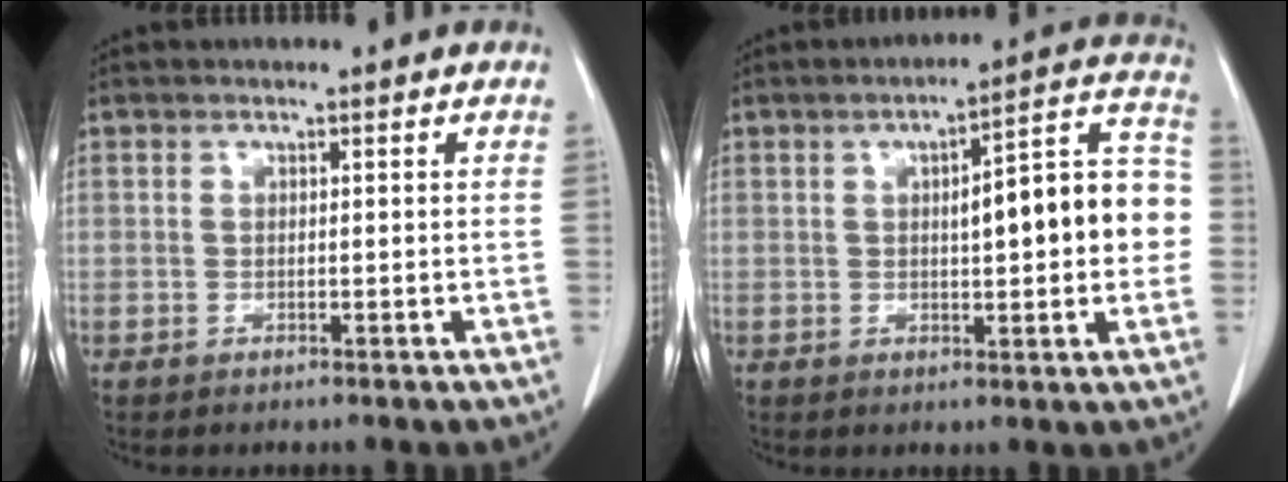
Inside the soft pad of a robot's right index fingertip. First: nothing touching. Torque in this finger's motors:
{"motor_torque": [1.12, 0.40, 0.35, 0.09]}